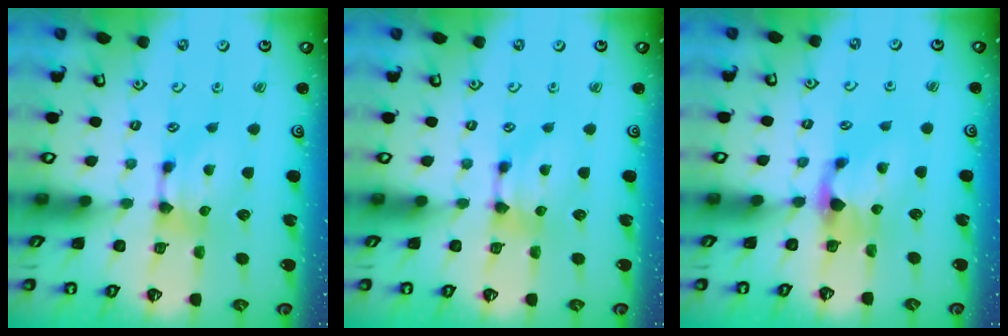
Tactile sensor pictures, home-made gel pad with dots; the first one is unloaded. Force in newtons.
{"total": 0.0}
{"total": 1.4, "press": 0.6, "slide": 1.3}